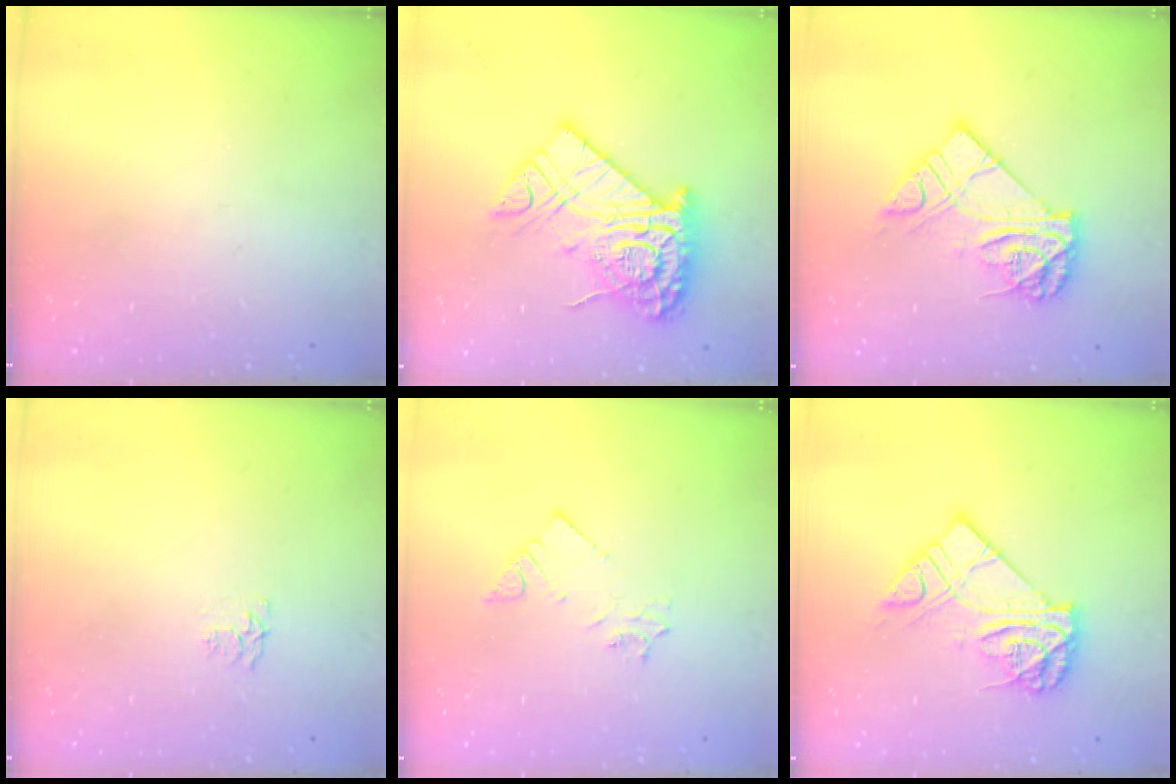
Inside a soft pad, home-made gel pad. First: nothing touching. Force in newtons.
{"total": 20.4, "press": 20.3, "slide": 1.4}
{"total": 13.6, "press": 13.6, "slide": 1.1}
{"total": 4.5, "press": 4.4, "slide": 0.6}
{"total": 3.3, "press": 3.3, "slide": 0.3}
{"total": 13.6, "press": 13.6, "slide": 1.1}